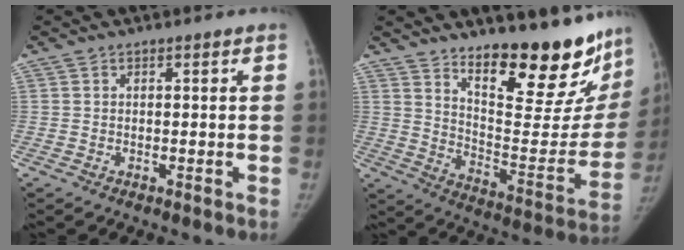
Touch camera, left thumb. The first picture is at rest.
{"total": 24.1, "force": [17.8, 7.4, 14.4], "torque": [-0.158, -0.130, 0.257]}